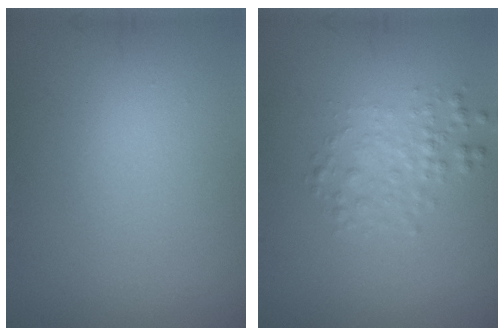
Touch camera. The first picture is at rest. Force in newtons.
{"total": 1.9, "press": 1.9, "slide": 0.0}